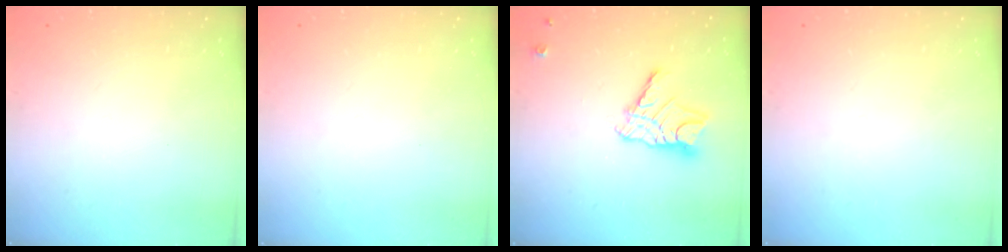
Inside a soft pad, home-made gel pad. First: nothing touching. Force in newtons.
{"total": 0.0}
{"total": 10.3, "press": 10.3, "slide": 0.6}
{"total": 0.0}